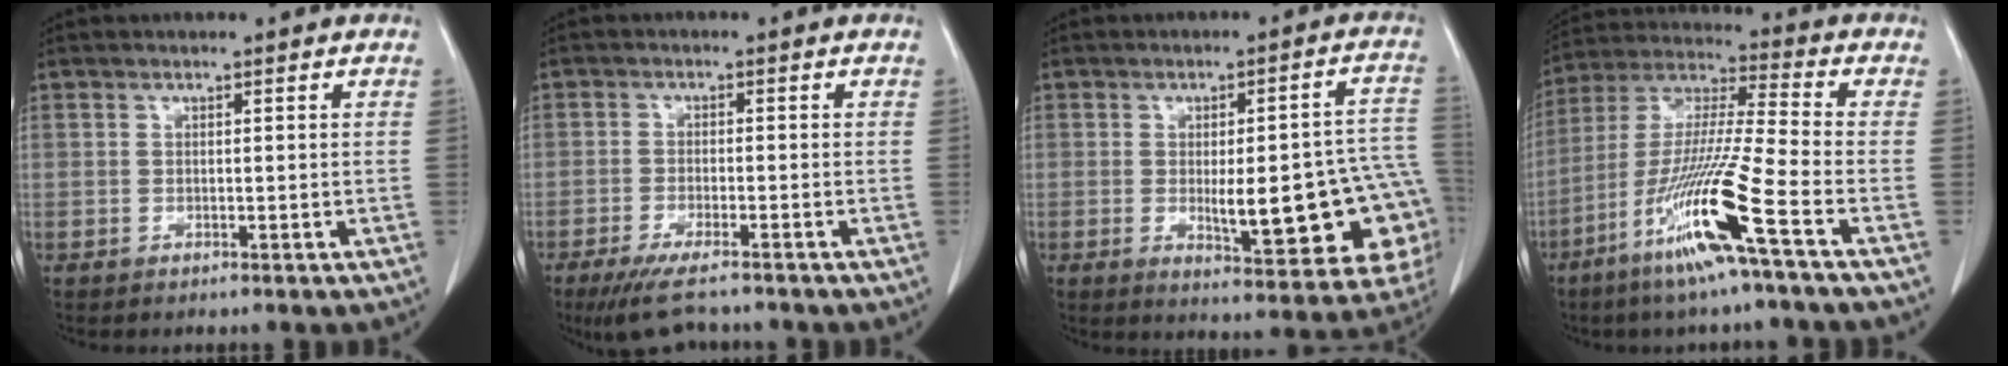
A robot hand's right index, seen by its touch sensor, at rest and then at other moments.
{"total": 7.3, "force": [-5.9, 1.1, 4.1], "torque": [-0.072, -0.018, -0.098]}
{"total": 18.9, "force": [-3.5, 4.6, 18.0], "torque": [-0.144, 0.021, -0.023]}
{"total": 15.3, "force": [-7.6, -1.4, 13.2], "torque": [-0.270, -0.027, -0.149]}